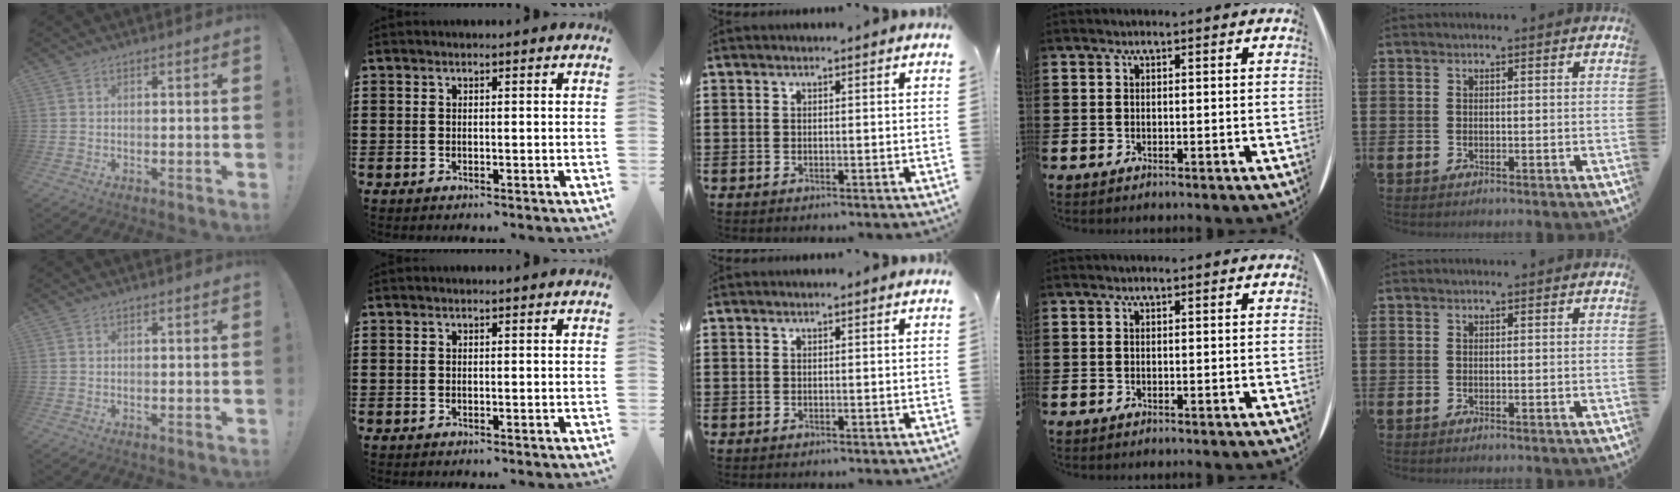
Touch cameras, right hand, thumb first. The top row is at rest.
{}